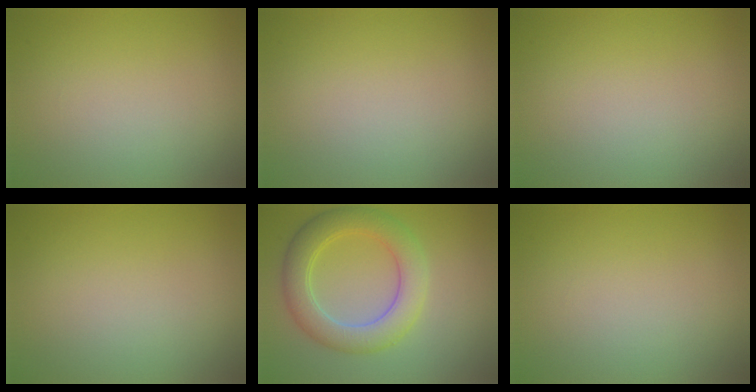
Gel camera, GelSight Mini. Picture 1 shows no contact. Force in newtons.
{"total": 0.0}
{"total": 0.0}
{"total": 0.0}
{"total": 5.2, "press": 5.2, "slide": 0.5}
{"total": 0.0}